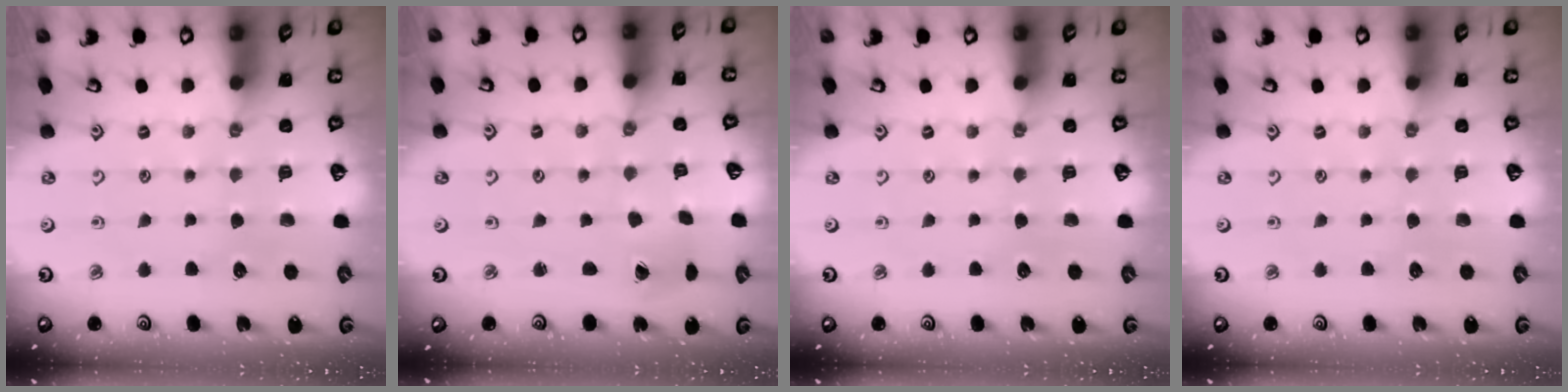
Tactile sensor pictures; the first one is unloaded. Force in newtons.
{"total": 1.2, "press": 1.1, "slide": 0.3}
{"total": 0.0}
{"total": 0.0}